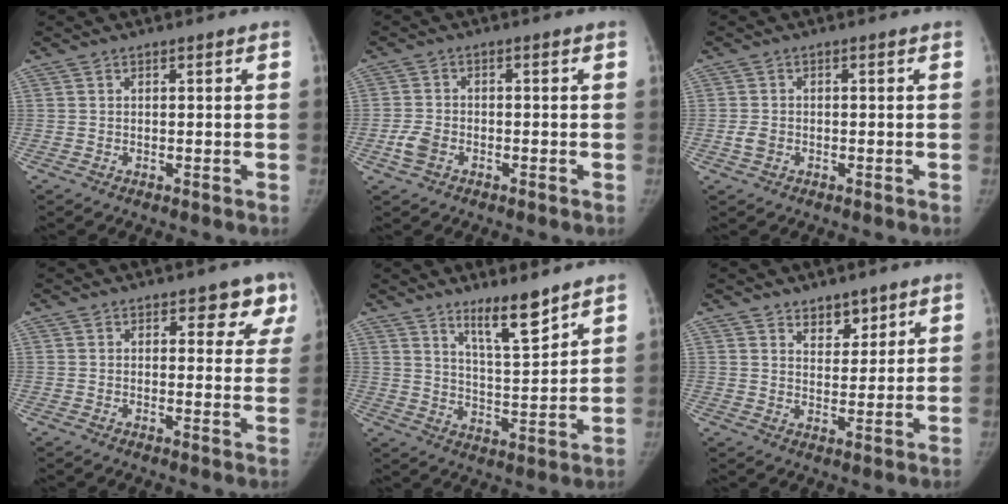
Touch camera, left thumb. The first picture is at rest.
{"total": 3.5, "force": [-1.6, 2.3, 2.1], "torque": [-0.046, 0.008, -0.032]}
{"total": 1.9, "force": [-0.6, 1.5, 1.1], "torque": [-0.019, 0.003, -0.011]}
{"total": 5.4, "force": [3.7, 3.0, 2.5], "torque": [0.012, -0.019, 0.033]}
{"total": 8.9, "force": [6.7, 1.3, 5.7], "torque": [-0.087, -0.061, 0.122]}
{"total": 4.7, "force": [3.5, 2.7, 1.8], "torque": [0.004, -0.025, 0.058]}